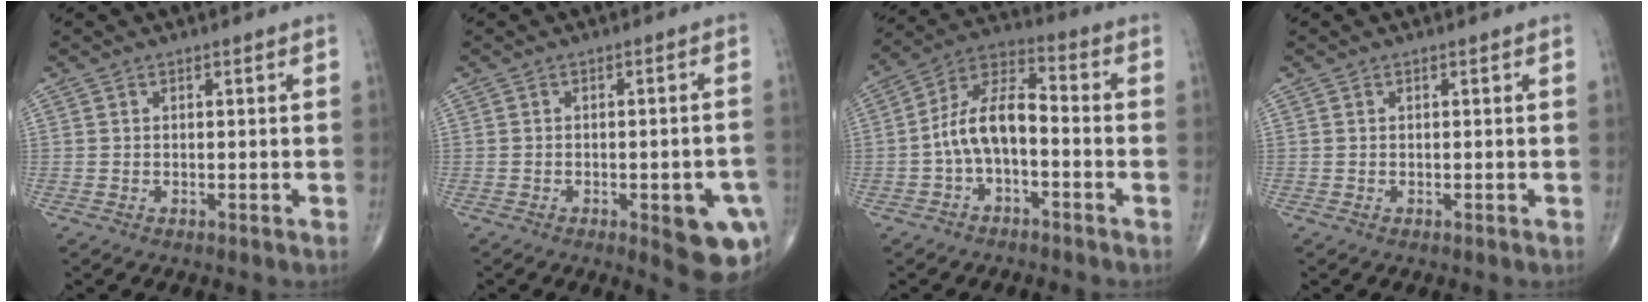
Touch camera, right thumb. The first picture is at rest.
{"total": 10.5, "force": [-3.8, 3.6, 9.2], "torque": [-0.091, 0.007, -0.038]}
{"total": 10.2, "force": [-2.2, 5.1, 8.5], "torque": [-0.152, 0.047, -0.051]}
{"total": 0.0}